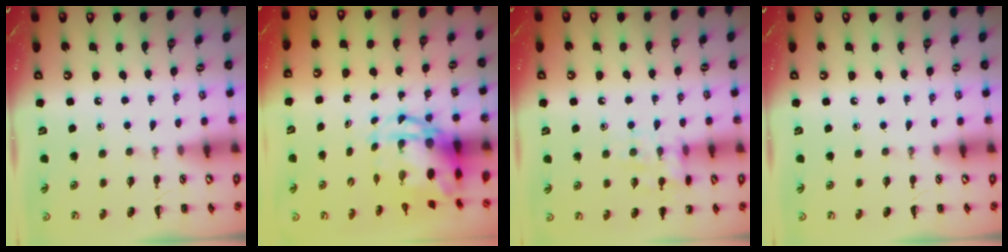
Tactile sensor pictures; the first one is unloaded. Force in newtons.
{"total": 6.7, "press": 6.4, "slide": 1.9}
{"total": 11.2, "press": 11.2, "slide": 0.8}
{"total": 0.0}